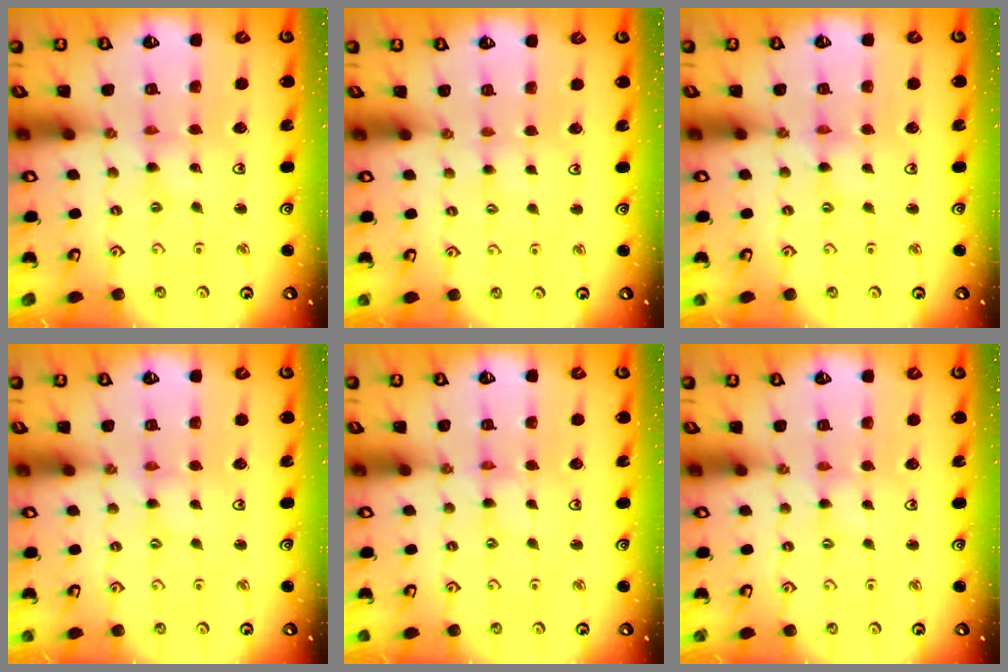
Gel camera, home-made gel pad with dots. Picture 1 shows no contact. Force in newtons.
{"total": 1.2, "press": 1.1, "slide": 0.3}
{"total": 1.7, "press": 1.7, "slide": 0.2}
{"total": 0.6, "press": 0.6, "slide": 0.2}
{"total": 0.0}
{"total": 1.3, "press": 1.3, "slide": 0.3}